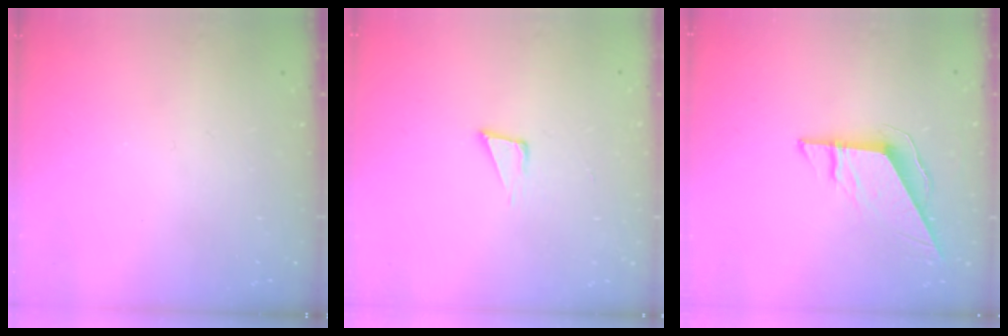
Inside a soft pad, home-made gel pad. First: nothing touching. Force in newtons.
{"total": 3.9, "press": 2.6, "slide": 2.9}
{"total": 9.2, "press": 9.2, "slide": 0.4}